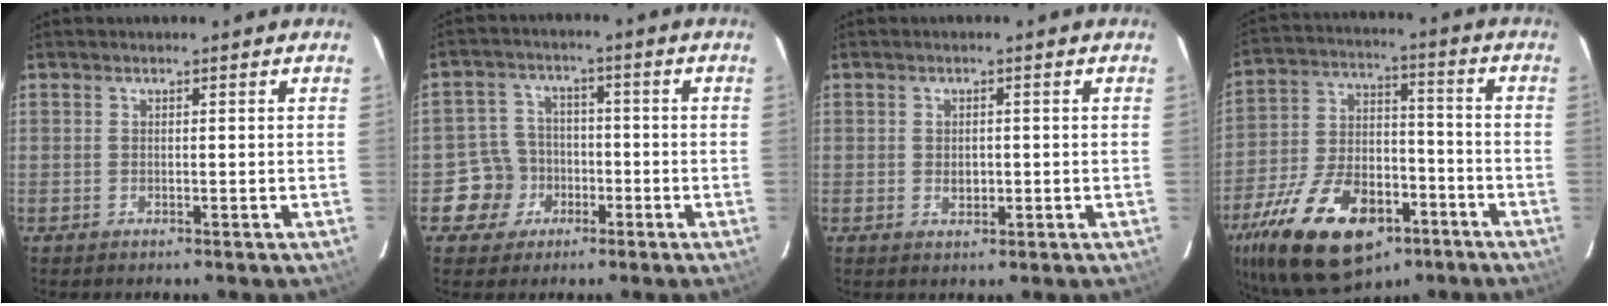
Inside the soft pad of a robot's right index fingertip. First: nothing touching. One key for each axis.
{"total": 7.0, "fx": -2.8, "fy": 6.5, "fz": 0.5, "tx": -0.027, "ty": 0.029, "tz": -0.043}
{"total": 2.0, "fx": -0.2, "fy": 1.6, "fz": 1.2, "tx": -0.019, "ty": 0.000, "tz": -0.001}
{"total": 24.3, "fx": -13.6, "fy": 13.4, "fz": 15.1, "tx": -0.320, "ty": -0.008, "tz": -0.211}